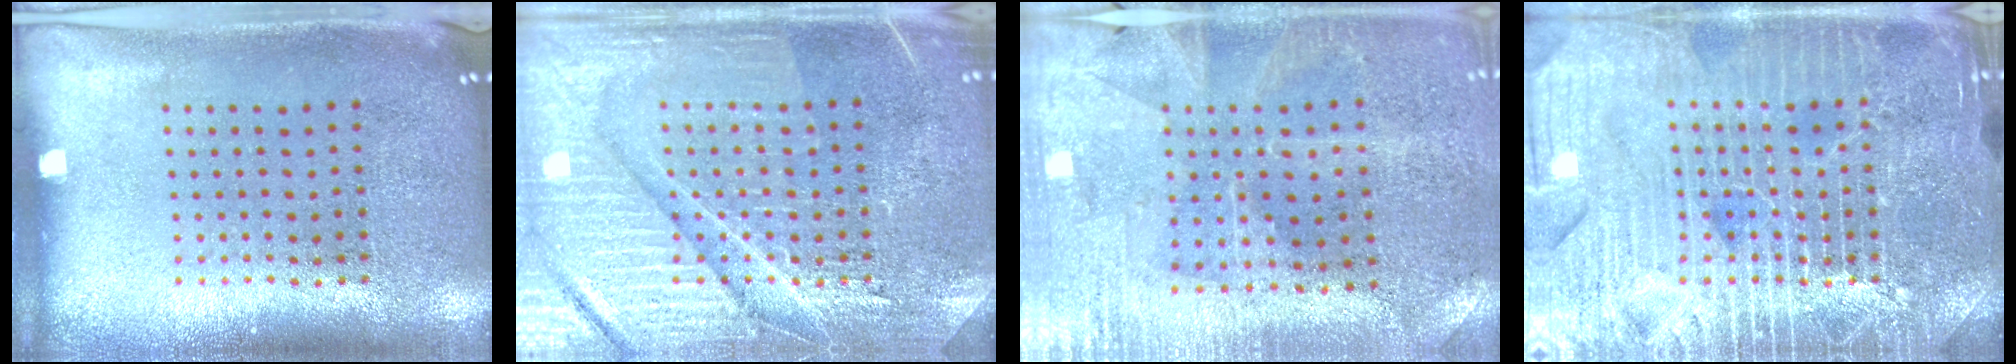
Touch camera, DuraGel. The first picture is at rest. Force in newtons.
{"total": 4.4, "press": 4.3, "slide": 0.6}
{"total": 0.7, "press": 0.6, "slide": 0.3}
{"total": 7.2, "press": 7.1, "slide": 1.0}